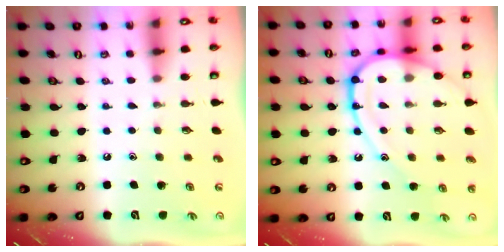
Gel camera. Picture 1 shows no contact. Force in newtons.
{"total": 15.8, "press": 15.7, "slide": 1.2}